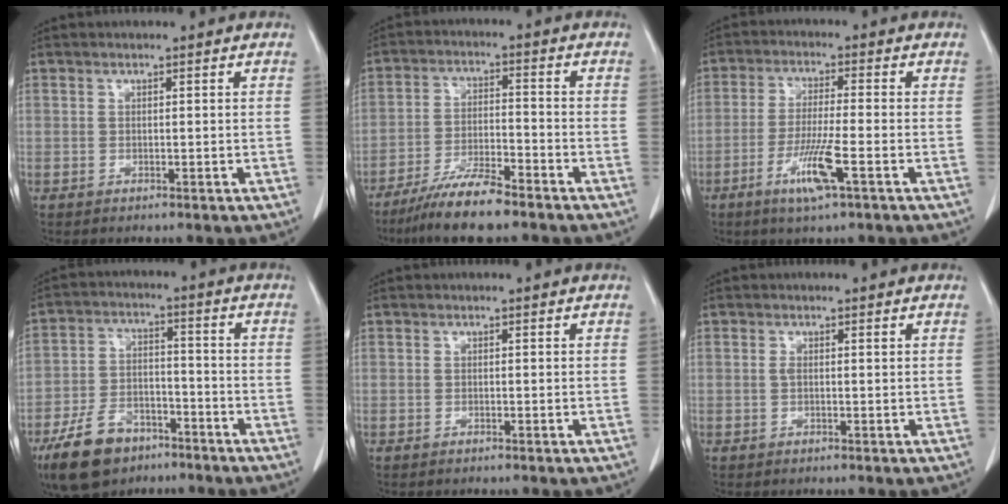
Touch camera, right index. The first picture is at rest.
{"total": 8.3, "force": [-6.7, 0.9, 4.7], "torque": [-0.088, -0.018, -0.125]}
{"total": 7.5, "force": [-3.4, 0.1, 6.6], "torque": [-0.131, -0.015, -0.063]}
{"total": 11.0, "force": [-7.3, 6.1, 5.5], "torque": [-0.117, -0.001, -0.127]}
{"total": 0.0}
{"total": 0.8, "force": [0.2, 0.2, 0.7], "torque": [-0.019, 0.000, 0.002]}